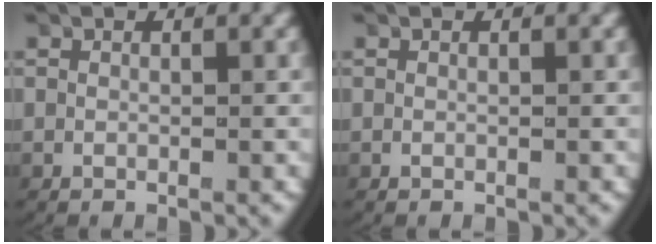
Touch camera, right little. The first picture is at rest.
{"total": 0.0}